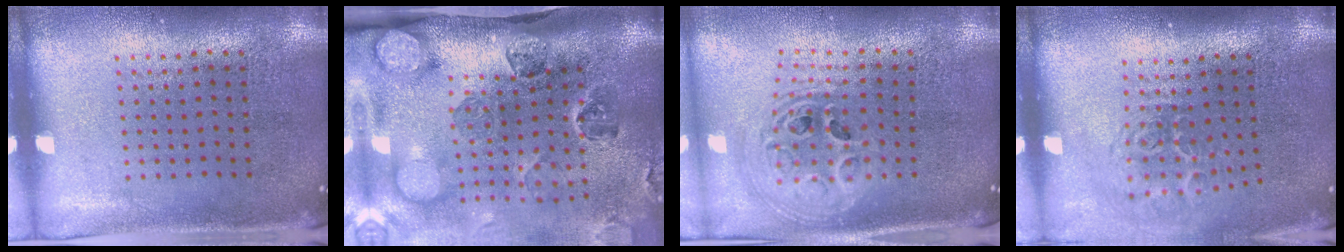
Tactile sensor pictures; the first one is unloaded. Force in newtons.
{"total": 4.4, "press": 3.2, "slide": 3.1}
{"total": 2.3, "press": 1.8, "slide": 1.6}
{"total": 1.9, "press": 1.2, "slide": 1.4}